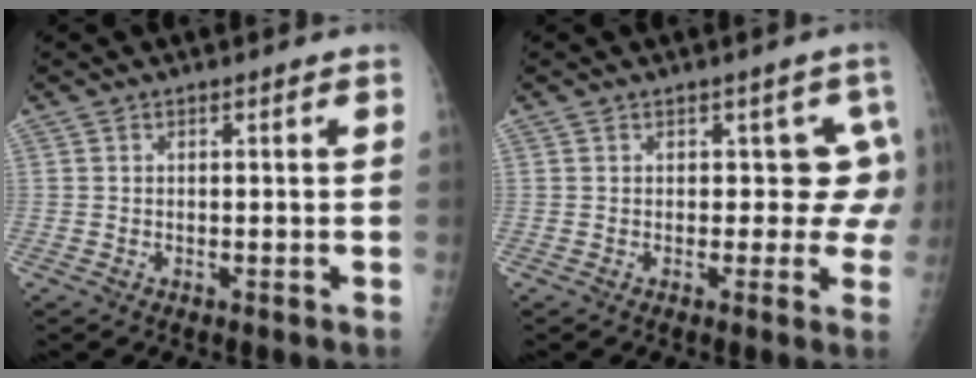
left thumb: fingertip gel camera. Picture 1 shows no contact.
{"total": 4.7, "force": [1.4, 3.3, 3.0], "torque": [0.023, -0.001, 0.007]}